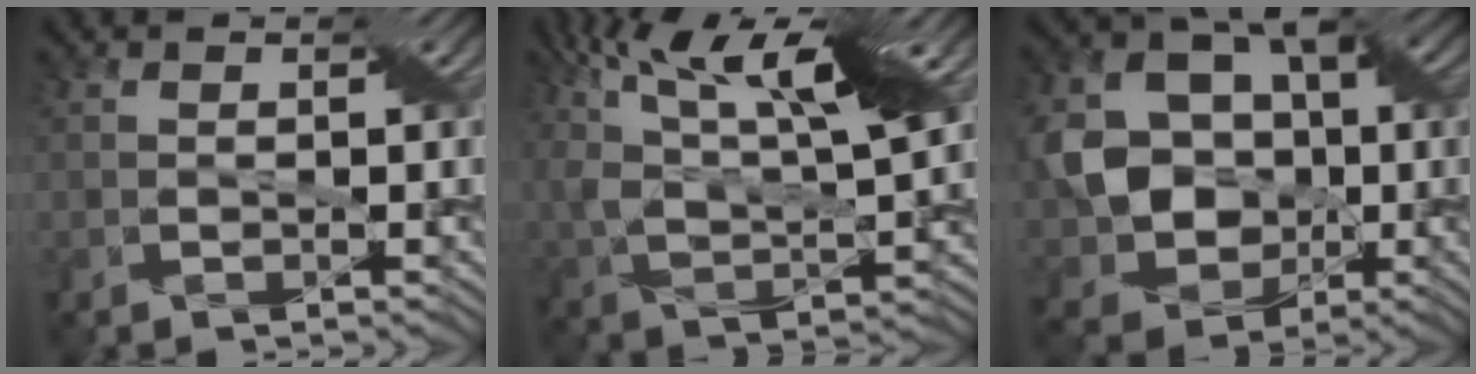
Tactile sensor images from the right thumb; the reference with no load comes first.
{"total": 15.0, "force": [7.7, 5.1, 11.8], "torque": [-0.231, 0.017, 0.122]}
{"total": 12.3, "force": [-0.8, 10.1, 7.0], "torque": [-0.164, -0.006, -0.019]}